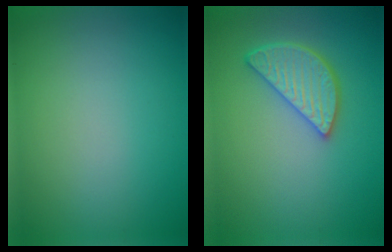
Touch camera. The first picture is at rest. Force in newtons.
{"total": 4.1, "press": 3.5, "slide": 2.1}